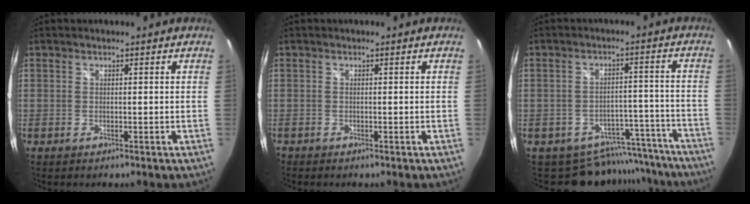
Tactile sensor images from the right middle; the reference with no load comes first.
{"total": 0.6, "force": [-0.6, 0.3, 0.0], "torque": [-0.002, -0.001, -0.013]}
{"total": 11.8, "force": [-10.6, 5.1, 1.2], "torque": [-0.011, 0.043, -0.126]}